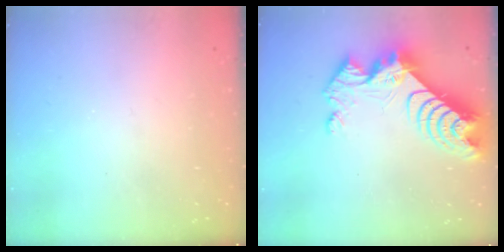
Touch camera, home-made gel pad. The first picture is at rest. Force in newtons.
{"total": 14.7, "press": 14.6, "slide": 1.2}